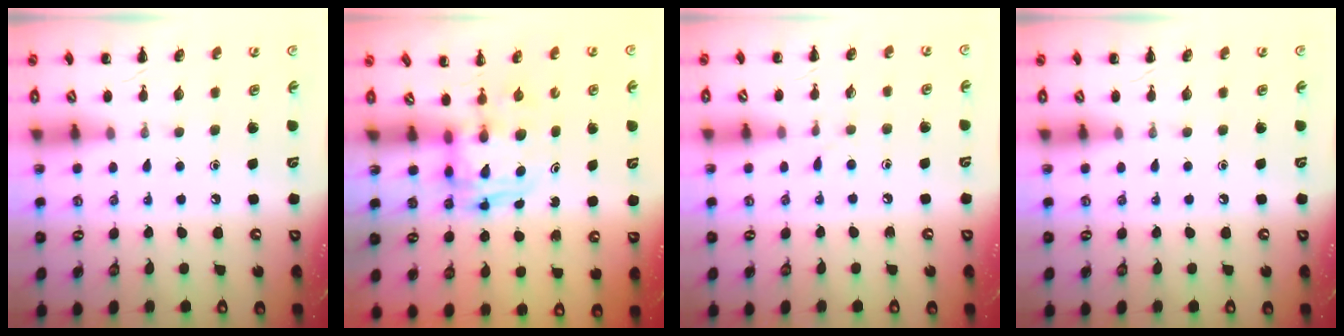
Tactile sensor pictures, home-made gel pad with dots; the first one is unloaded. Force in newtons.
{"total": 2.6, "press": 2.6, "slide": 0.2}
{"total": 5.5, "press": 5.1, "slide": 2.2}
{"total": 0.0}